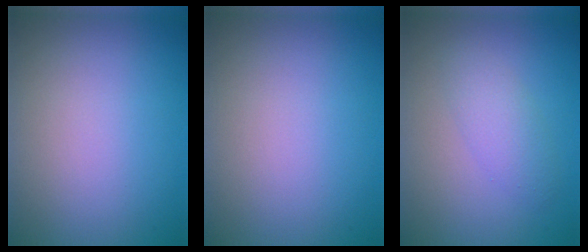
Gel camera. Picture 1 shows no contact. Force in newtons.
{"total": 0.0}
{"total": 2.3, "press": 2.3, "slide": 0.2}